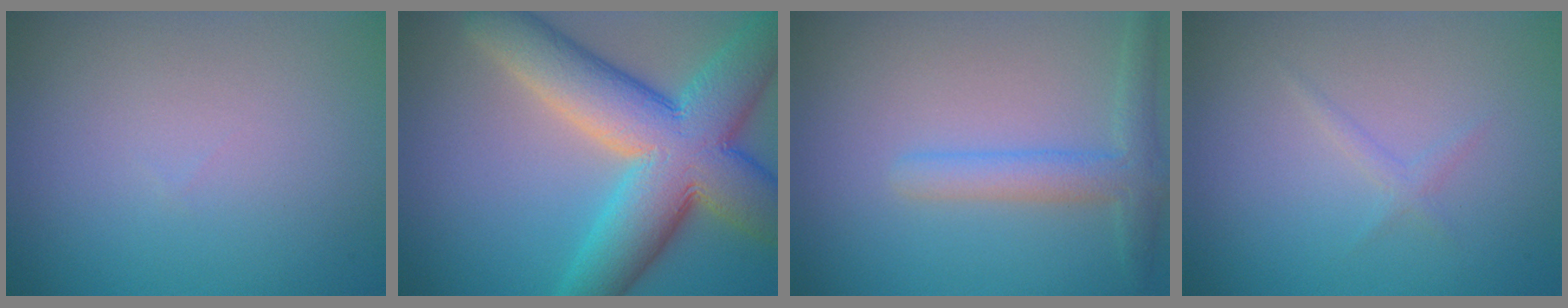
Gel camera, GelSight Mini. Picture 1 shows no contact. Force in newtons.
{"total": 12.9, "press": 12.8, "slide": 0.7}
{"total": 3.0, "press": 3.0, "slide": 0.2}
{"total": 0.9, "press": 0.9, "slide": 0.0}